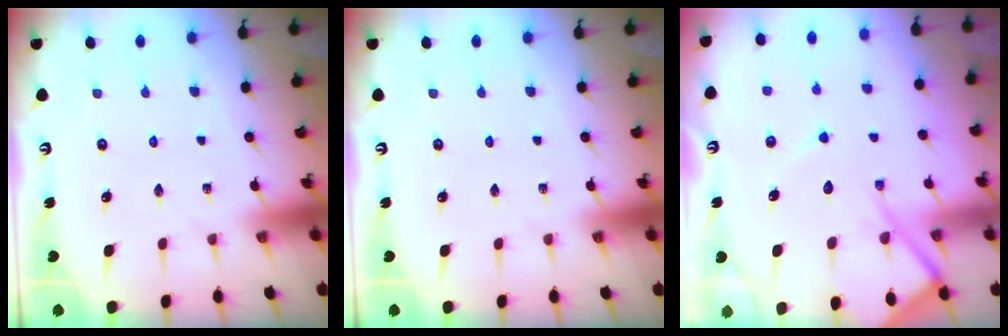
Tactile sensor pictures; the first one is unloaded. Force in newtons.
{"total": 0.0}
{"total": 11.9, "press": 11.8, "slide": 1.2}